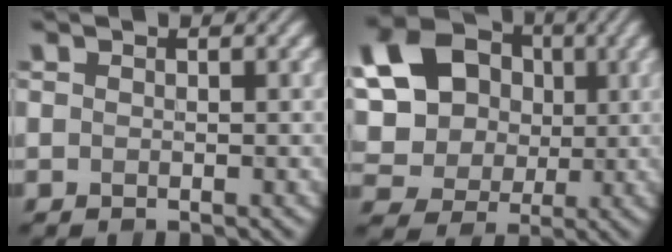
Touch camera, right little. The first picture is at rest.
{"total": 14.6, "force": [3.5, 12.5, 6.7], "torque": [-0.184, 0.020, 0.063]}